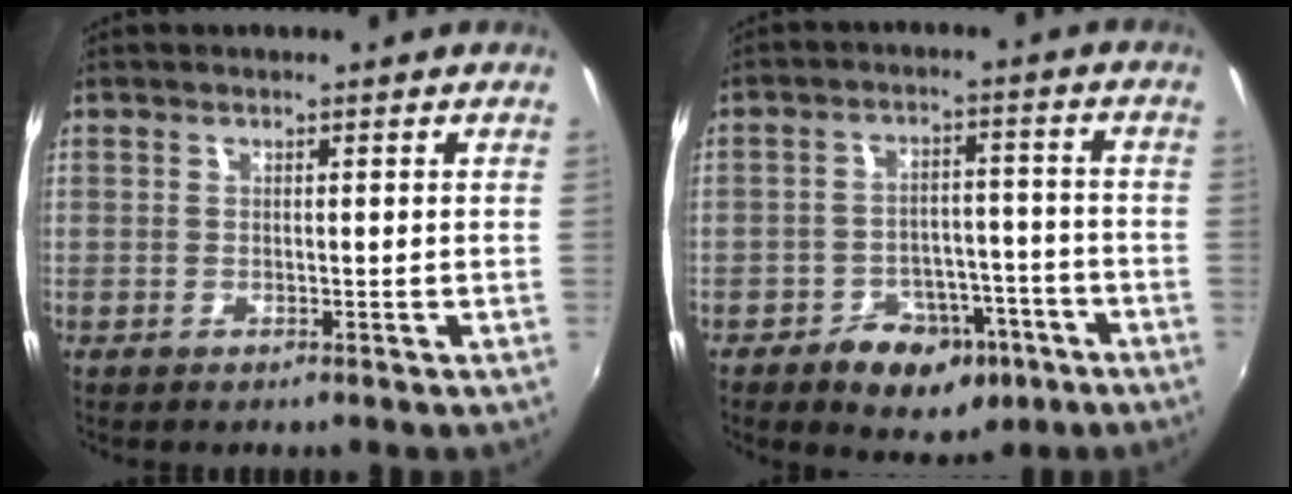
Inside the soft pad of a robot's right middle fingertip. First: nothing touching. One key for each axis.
{"total": 10.6, "fx": -6.1, "fy": 7.0, "fz": 5.2, "tx": -0.096, "ty": 0.020, "tz": -0.070}